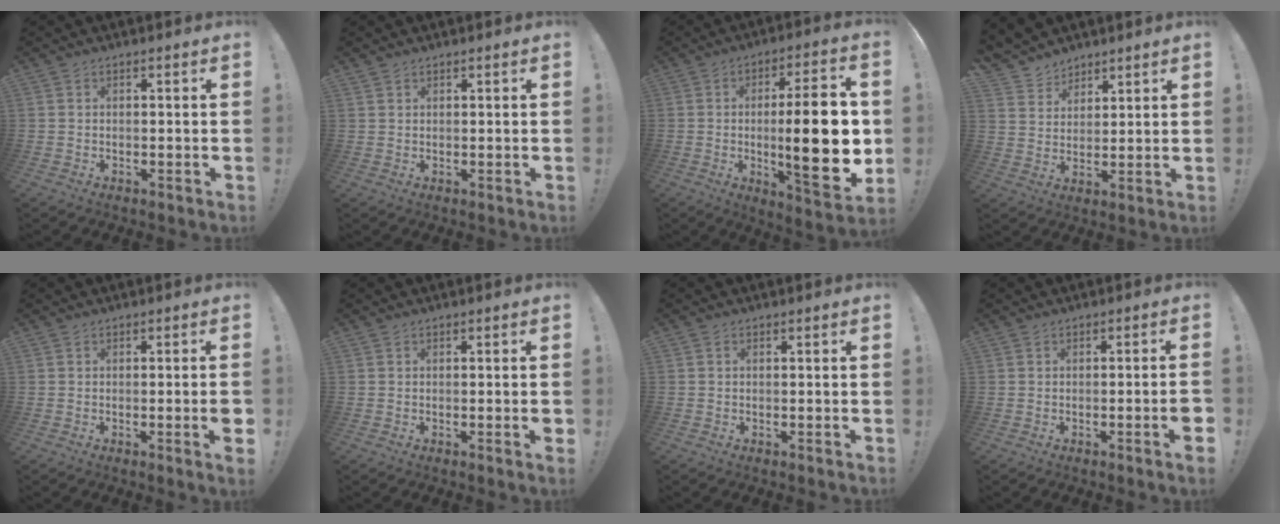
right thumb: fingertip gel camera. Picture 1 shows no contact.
{"total": 0.9, "force": [0.8, 0.5, 0.1], "torque": [0.006, -0.004, 0.014]}
{"total": 22.3, "force": [-0.6, 5.2, 21.7], "torque": [-0.327, -0.015, -0.009]}
{"total": 7.7, "force": [6.3, 4.4, 1.0], "torque": [-0.026, -0.050, 0.126]}
{"total": 3.4, "force": [-0.6, -0.1, 3.3], "torque": [-0.038, -0.013, -0.012]}
{"total": 1.5, "force": [0.1, -0.2, 1.5], "torque": [-0.019, -0.004, -0.001]}
{"total": 0.0}
{"total": 3.6, "force": [-1.1, -0.3, 3.4], "torque": [-0.046, -0.009, -0.018]}